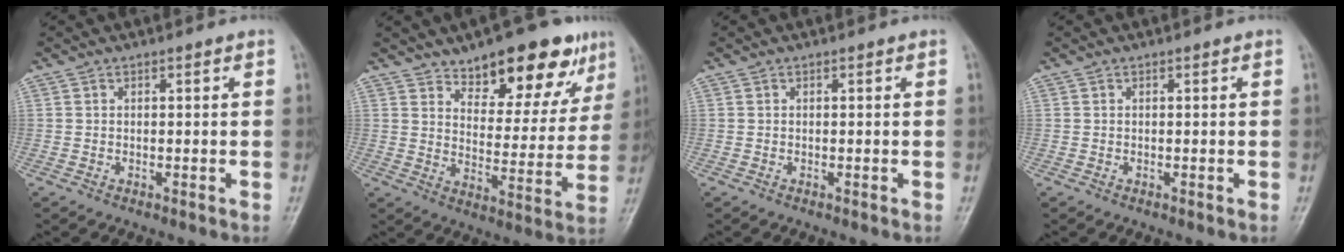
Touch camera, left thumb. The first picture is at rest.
{"total": 16.0, "force": [10.7, 6.9, 9.6], "torque": [-0.073, -0.057, 0.159]}
{"total": 0.0}
{"total": 0.0}